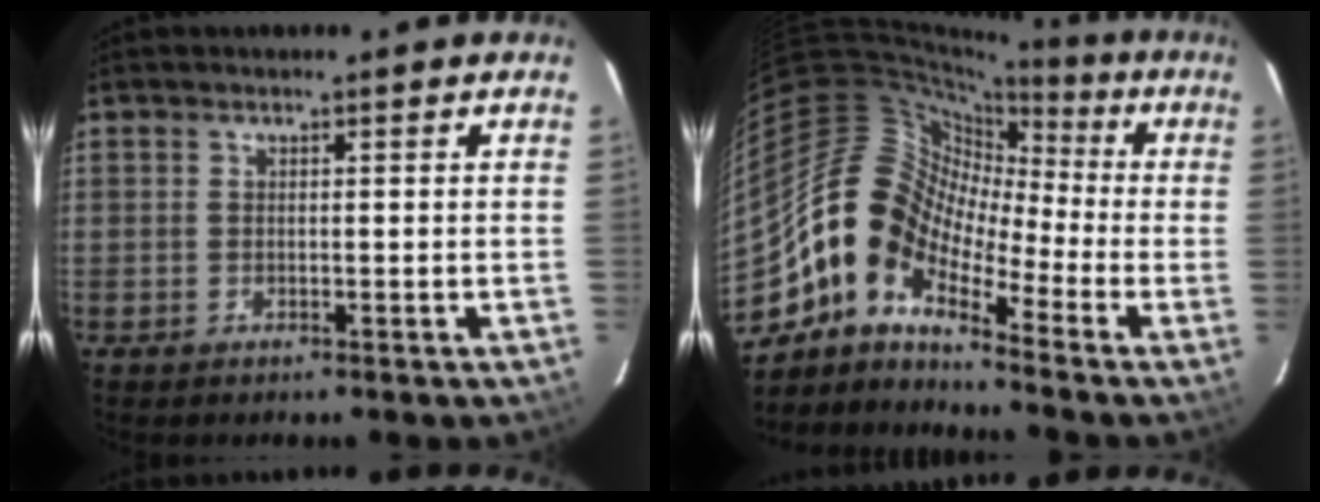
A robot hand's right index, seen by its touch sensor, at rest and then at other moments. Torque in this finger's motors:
{"motor_torque": [0.62, -0.41, 0.29, -0.03]}